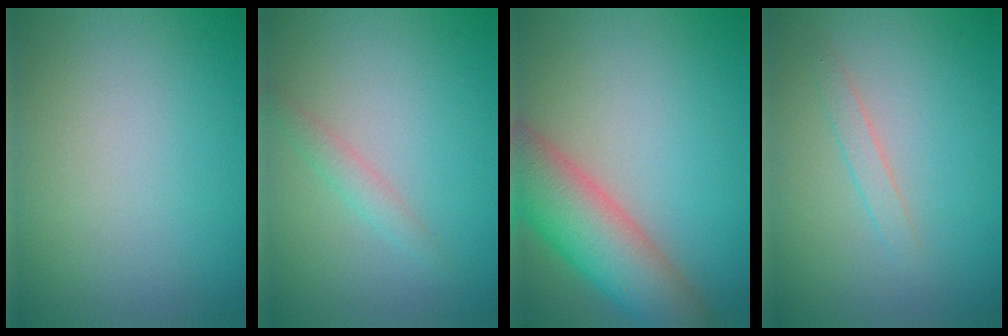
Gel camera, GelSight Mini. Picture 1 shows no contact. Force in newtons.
{"total": 1.5, "press": 1.5, "slide": 0.1}
{"total": 8.2, "press": 8.2, "slide": 0.4}
{"total": 1.2, "press": 1.2, "slide": 0.1}